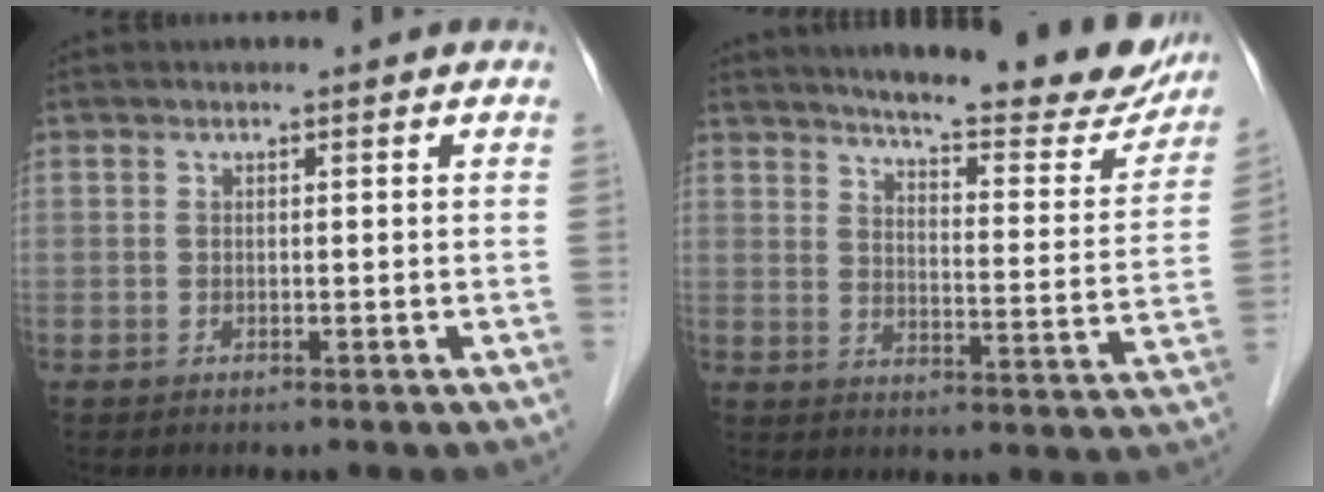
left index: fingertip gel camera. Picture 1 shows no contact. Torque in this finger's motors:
{"motor_torque": [0.14, -0.23, 0.52, 0.09]}